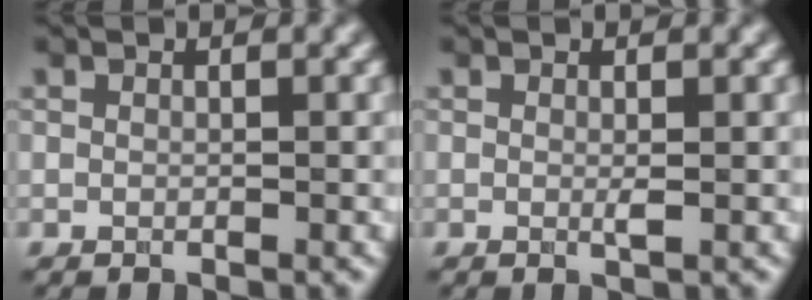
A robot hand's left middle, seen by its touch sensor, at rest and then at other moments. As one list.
[{"total": 0.7, "force": [0.0, 0.0, 0.7], "torque": [-0.014, -0.003, -0.001]}]